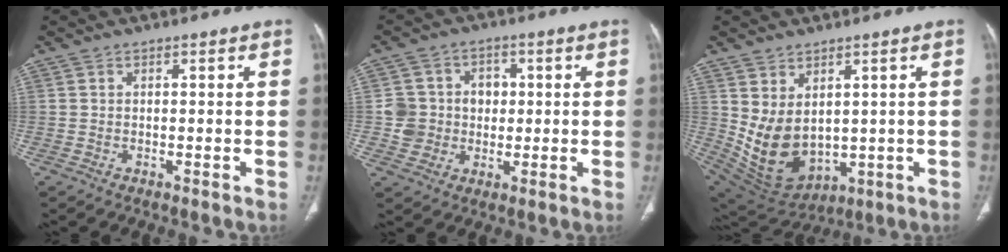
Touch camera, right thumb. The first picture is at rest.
{"total": 8.1, "force": [0.0, 7.9, 1.9], "torque": [0.007, 0.015, 0.000]}
{"total": 11.3, "force": [1.4, 7.8, 8.1], "torque": [-0.131, -0.019, 0.065]}